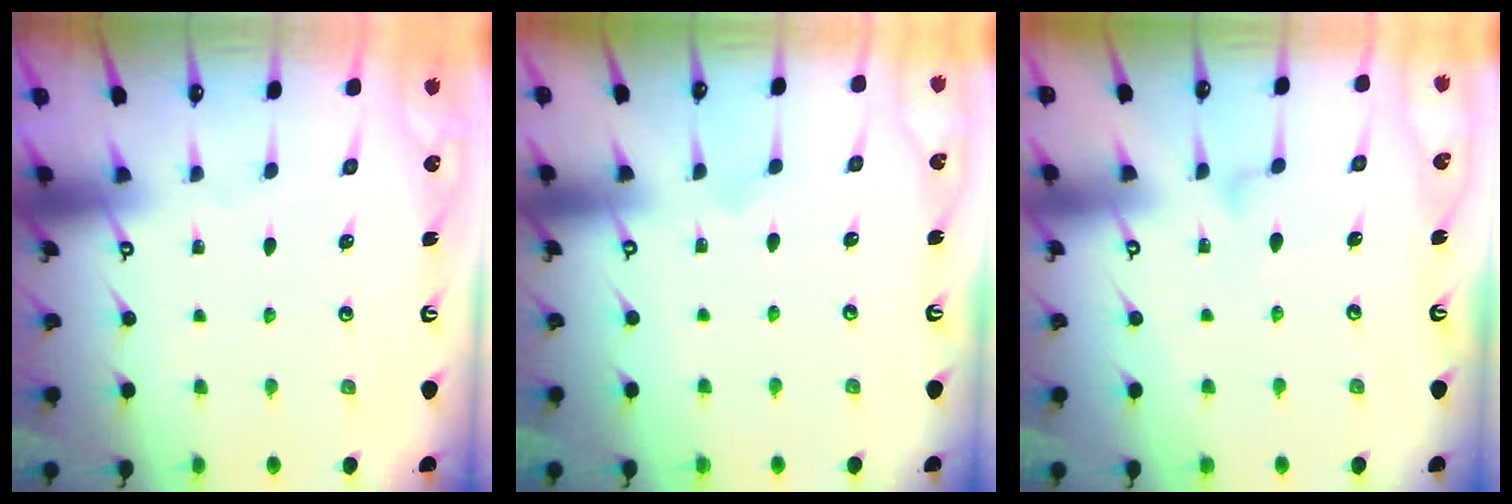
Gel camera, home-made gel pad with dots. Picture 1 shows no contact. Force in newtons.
{"total": 7.0, "press": 7.0, "slide": 0.5}
{"total": 6.9, "press": 6.9, "slide": 0.4}